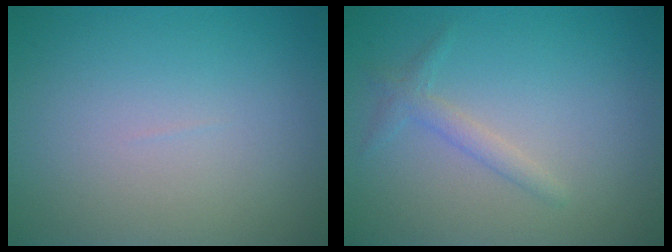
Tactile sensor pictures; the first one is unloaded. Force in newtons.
{"total": 1.4, "press": 1.4, "slide": 0.1}